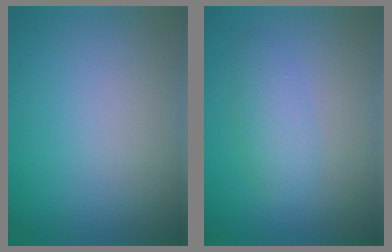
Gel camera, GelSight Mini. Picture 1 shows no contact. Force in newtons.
{"total": 2.4, "press": 2.4, "slide": 0.0}